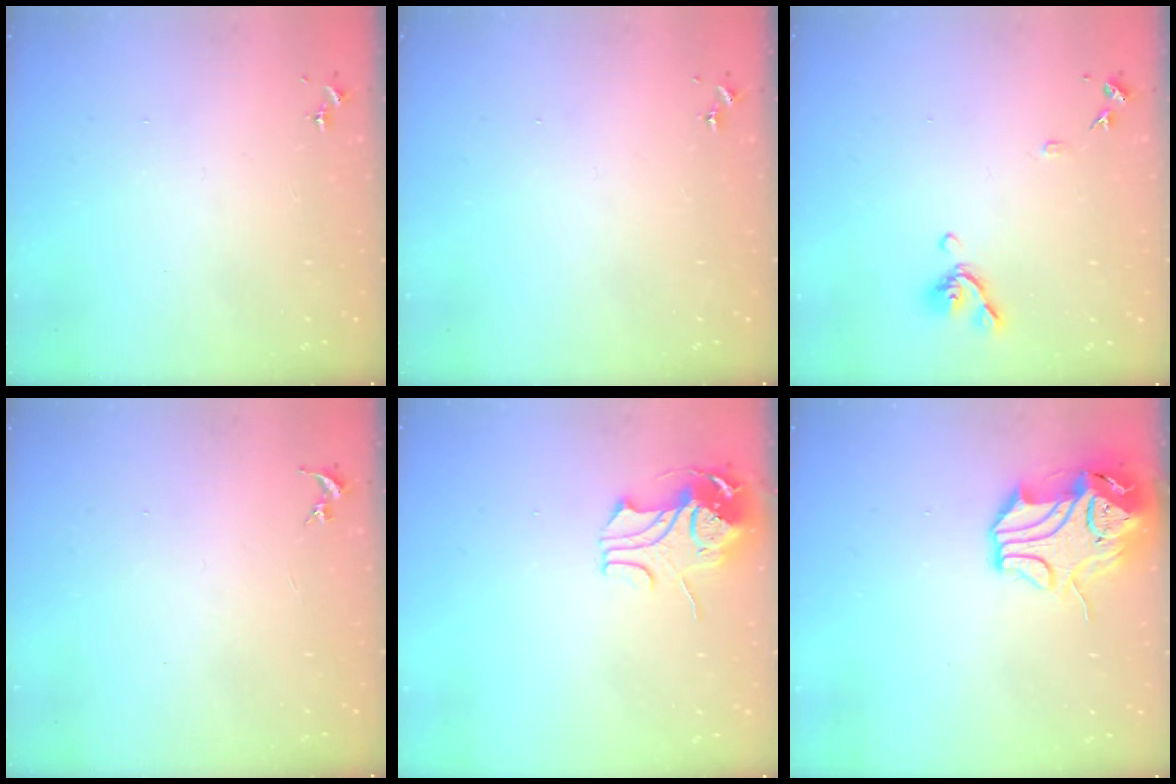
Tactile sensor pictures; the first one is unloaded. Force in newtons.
{"total": 0.0}
{"total": 9.1, "press": 9.0, "slide": 1.4}
{"total": 0.0}
{"total": 9.9, "press": 9.7, "slide": 1.7}
{"total": 13.0, "press": 12.9, "slide": 1.8}